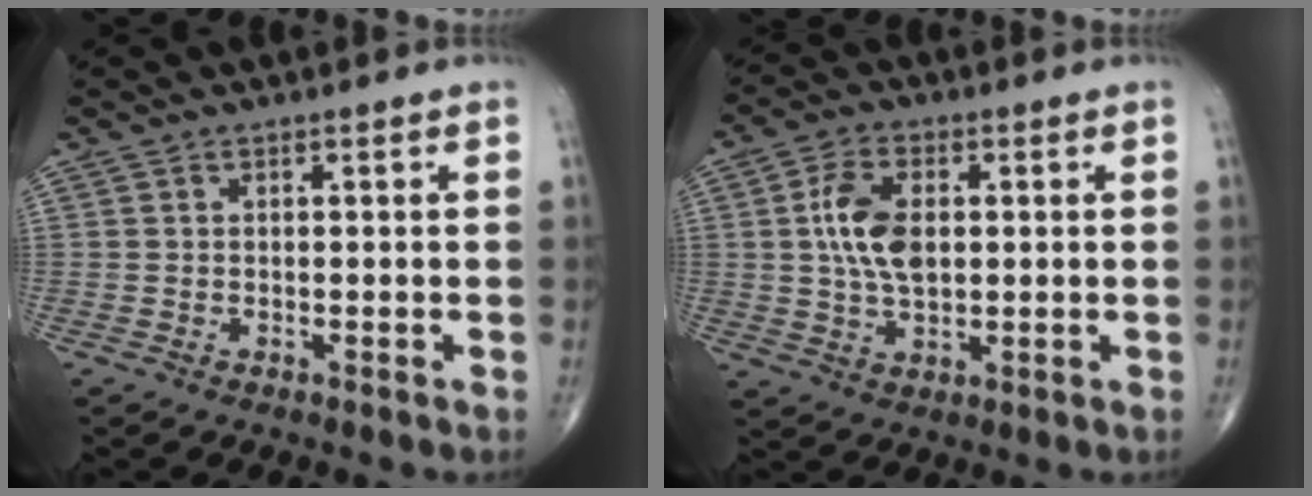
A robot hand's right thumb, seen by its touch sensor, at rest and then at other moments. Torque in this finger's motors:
{"motor_torque": [1.39, 1.98, 1.19, 0.08, 0.14]}